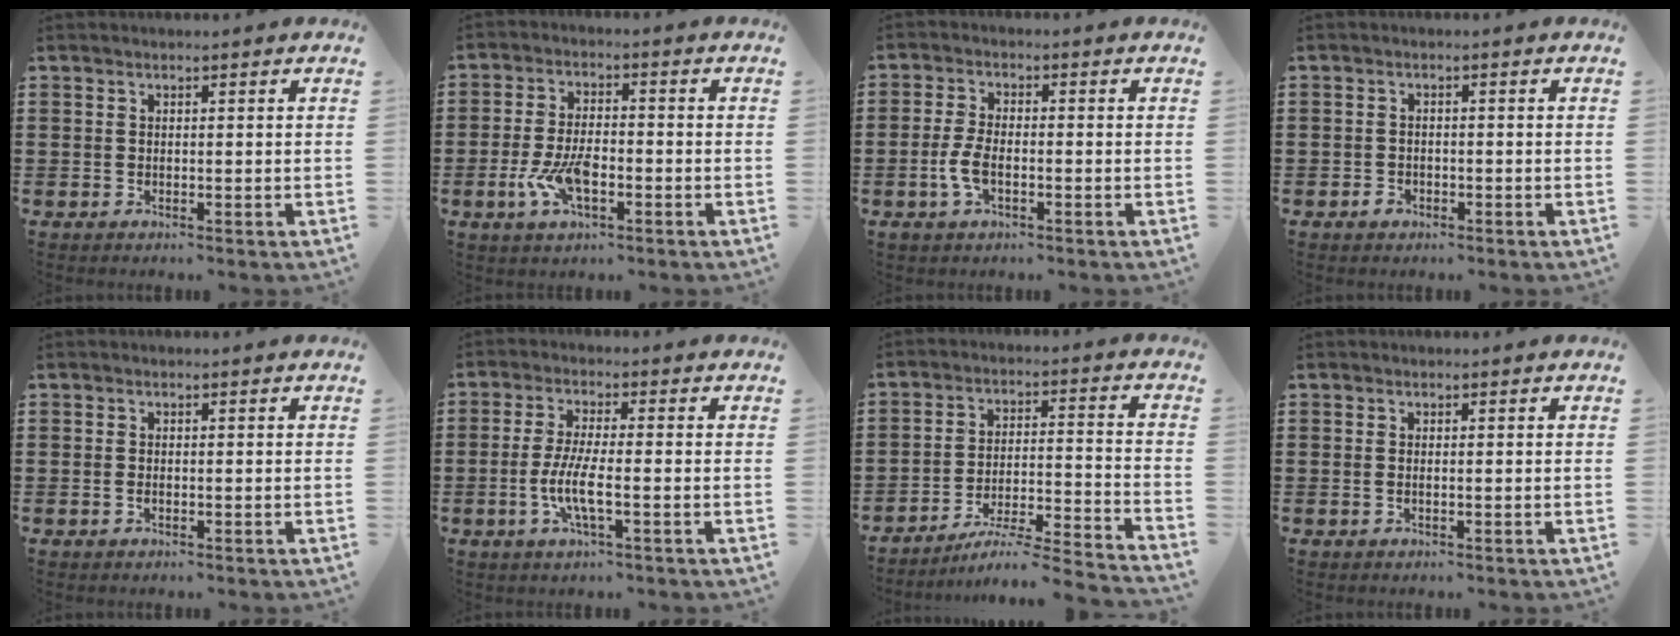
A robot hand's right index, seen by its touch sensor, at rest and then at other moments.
{"total": 6.5, "force": [-2.1, 3.0, 5.4], "torque": [-0.123, -0.001, -0.044]}
{"total": 4.2, "force": [-1.3, 1.6, 3.6], "torque": [-0.093, -0.008, -0.030]}
{"total": 1.1, "force": [-0.8, 0.6, 0.3], "torque": [-0.008, -0.002, -0.017]}
{"total": 0.6, "force": [-0.3, 0.3, 0.5], "torque": [-0.012, -0.004, -0.004]}
{"total": 6.1, "force": [-1.8, 1.0, 5.7], "torque": [-0.125, -0.012, -0.041]}
{"total": 5.4, "force": [-4.7, -0.3, 2.5], "torque": [-0.043, -0.017, -0.093]}
{"total": 0.0}